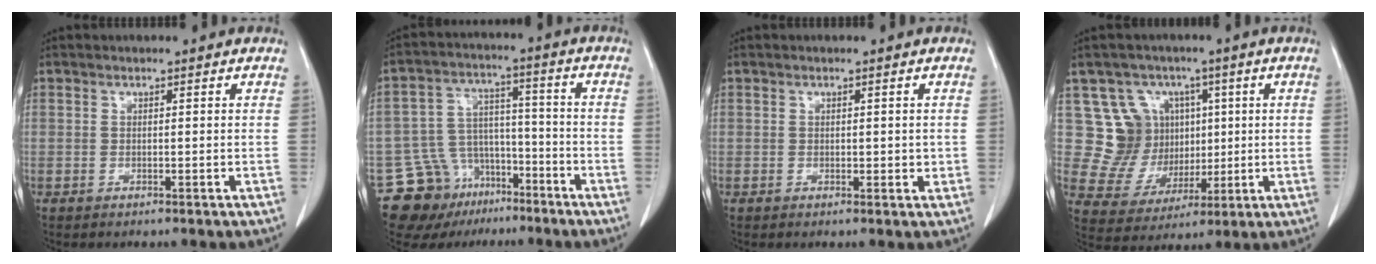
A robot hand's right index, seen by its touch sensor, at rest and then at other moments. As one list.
[{"total": 13.2, "force": [-9.3, 8.7, 3.6], "torque": [-0.066, 0.051, -0.146]}, {"total": 1.9, "force": [0.2, 1.1, 1.5], "torque": [-0.019, -0.001, 0.005]}, {"total": 10.7, "force": [3.2, 9.8, 3.1], "torque": [-0.055, 0.035, 0.076]}]